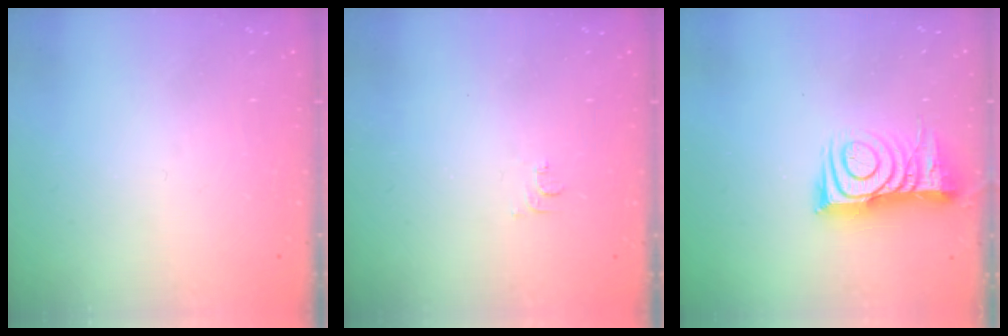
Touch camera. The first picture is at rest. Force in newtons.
{"total": 5.4, "press": 5.3, "slide": 0.6}
{"total": 10.2, "press": 10.1, "slide": 0.9}